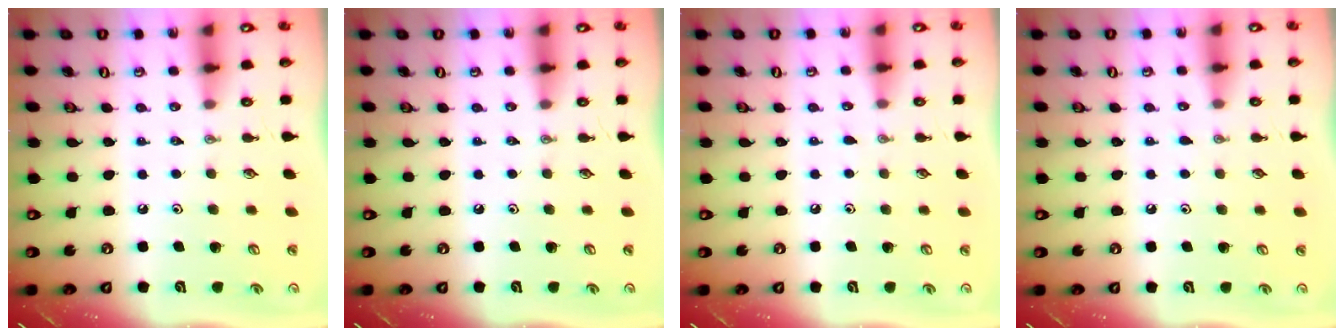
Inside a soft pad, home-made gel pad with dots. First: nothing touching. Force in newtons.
{"total": 0.0}
{"total": 2.4, "press": 2.4, "slide": 0.4}
{"total": 4.2, "press": 4.2, "slide": 0.5}